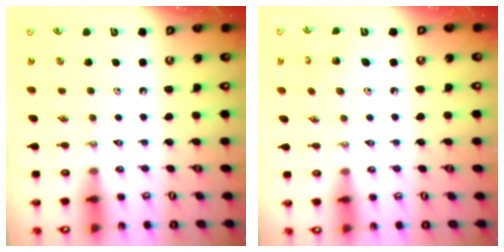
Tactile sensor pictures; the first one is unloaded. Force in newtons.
{"total": 4.2, "press": 4.0, "slide": 1.3}